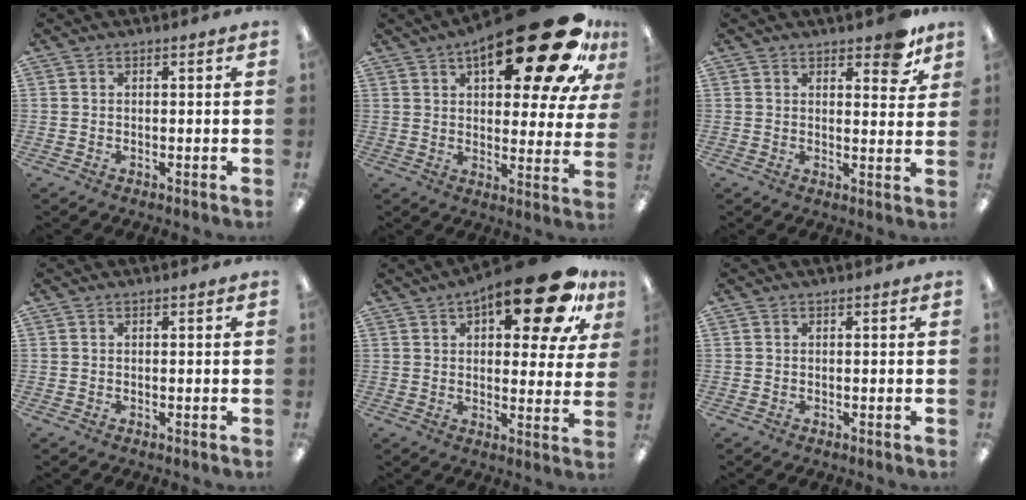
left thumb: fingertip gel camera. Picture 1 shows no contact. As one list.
[{"total": 26.6, "force": [14.7, 9.5, 20.0], "torque": [-0.275, -0.083, 0.230]}, {"total": 6.4, "force": [4.8, 2.8, 3.3], "torque": [-0.029, -0.026, 0.078]}, {"total": 0.0}, {"total": 19.5, "force": [11.0, 6.6, 14.7], "torque": [-0.199, -0.055, 0.170]}, {"total": 0.0}]